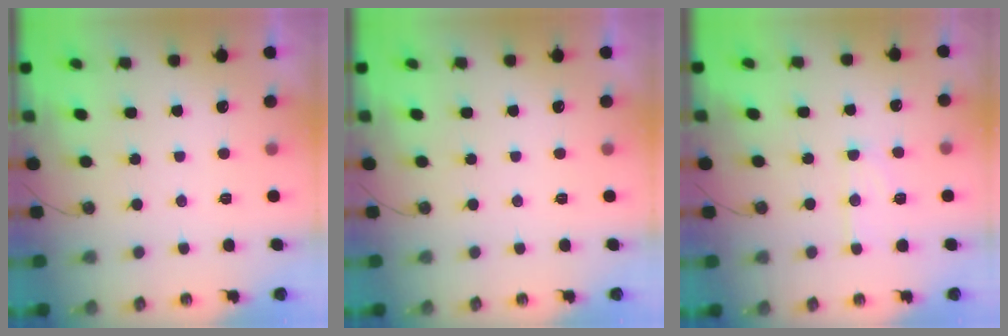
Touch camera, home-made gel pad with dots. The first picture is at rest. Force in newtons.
{"total": 0.0}
{"total": 8.0, "press": 7.9, "slide": 0.6}